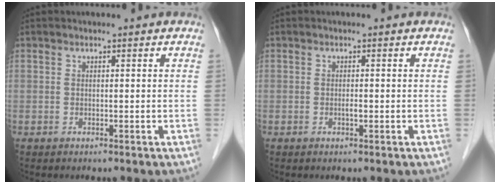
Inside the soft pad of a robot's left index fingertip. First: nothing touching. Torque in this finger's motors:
{"motor_torque": [0.18, 0.11, -0.02, 0.00]}